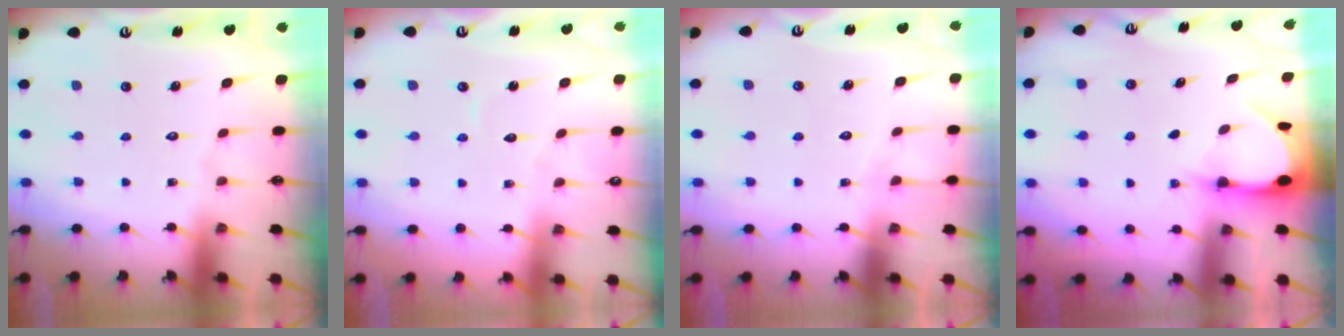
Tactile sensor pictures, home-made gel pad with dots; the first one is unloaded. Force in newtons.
{"total": 3.1, "press": 3.1, "slide": 0.3}
{"total": 5.3, "press": 5.2, "slide": 0.8}
{"total": 3.0, "press": 3.0, "slide": 0.4}